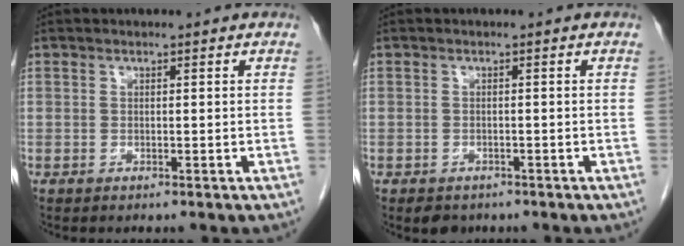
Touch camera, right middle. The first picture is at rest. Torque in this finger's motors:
{"motor_torque": [-0.03, 0.07, 0.00, 0.00]}